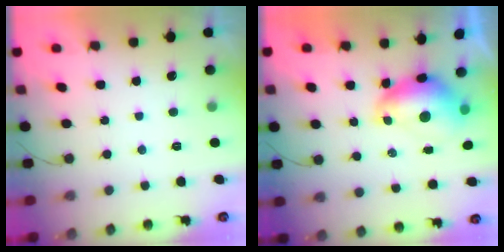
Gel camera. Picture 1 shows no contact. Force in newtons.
{"total": 8.1, "press": 8.0, "slide": 1.0}